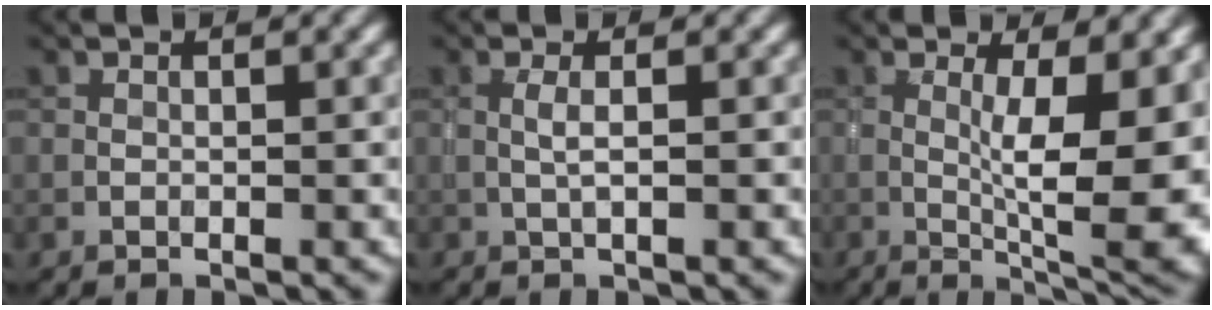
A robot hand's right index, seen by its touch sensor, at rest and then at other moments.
{"total": 1.2, "force": [0.0, 0.1, 1.2], "torque": [-0.027, 0.002, 0.000]}
{"total": 8.7, "force": [-0.2, 2.0, 8.5], "torque": [-0.123, -0.008, 0.001]}